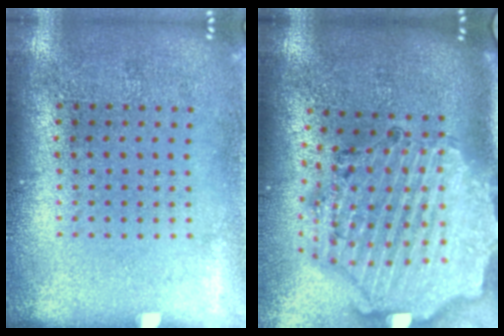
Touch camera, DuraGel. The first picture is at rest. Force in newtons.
{"total": 2.9, "press": 2.6, "slide": 1.2}